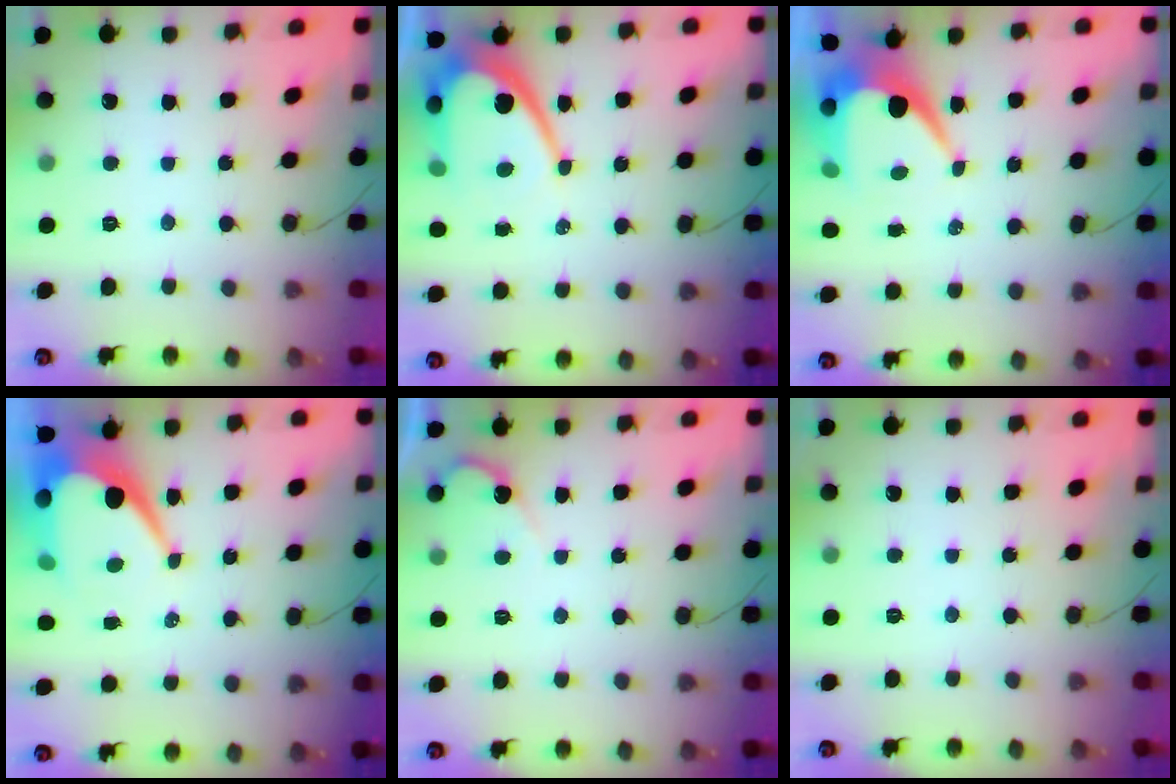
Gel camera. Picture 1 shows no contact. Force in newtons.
{"total": 12.2, "press": 12.2, "slide": 1.1}
{"total": 8.9, "press": 8.9, "slide": 0.8}
{"total": 12.7, "press": 12.7, "slide": 1.1}
{"total": 3.9, "press": 3.9, "slide": 0.2}
{"total": 0.0}